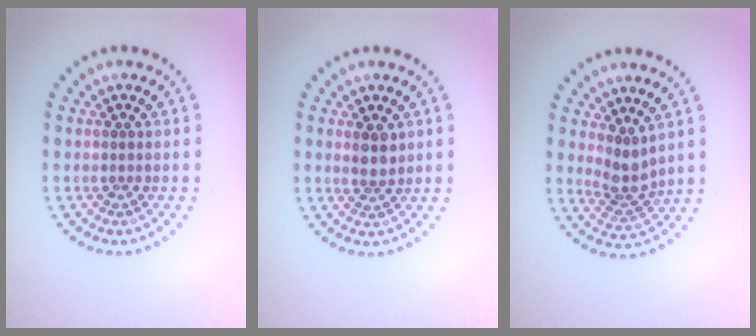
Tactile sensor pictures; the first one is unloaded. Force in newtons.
{"total": 1.9, "press": 1.7, "slide": 0.9}
{"total": 2.5, "press": 1.9, "slide": 1.6}